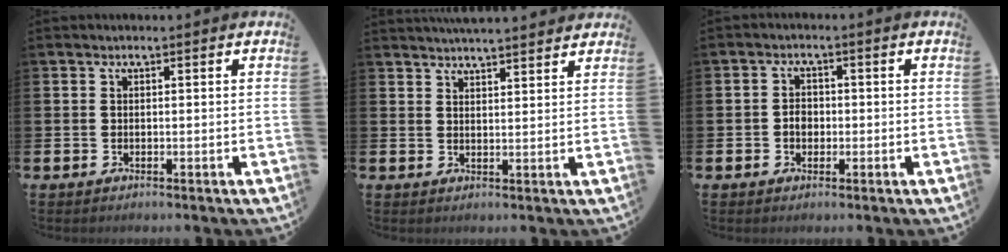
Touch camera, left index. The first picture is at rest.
{"total": 3.8, "force": [3.8, -0.3, 0.1], "torque": [-0.010, -0.018, 0.069]}
{"total": 2.3, "force": [-0.4, 1.8, 1.4], "torque": [-0.011, -0.001, -0.013]}